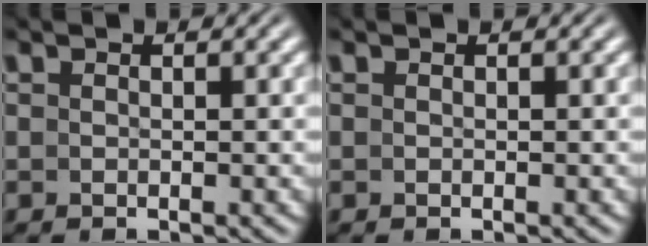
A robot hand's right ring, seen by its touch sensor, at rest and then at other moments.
{"total": 0.0}